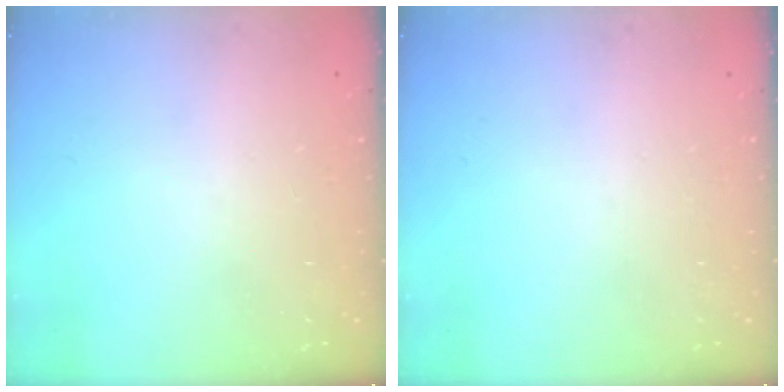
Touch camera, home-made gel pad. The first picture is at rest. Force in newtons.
{"total": 0.0}